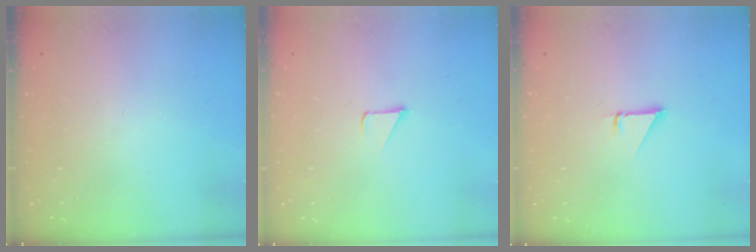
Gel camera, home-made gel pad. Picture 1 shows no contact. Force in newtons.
{"total": 1.7, "press": 1.7, "slide": 0.1}
{"total": 1.0, "press": 1.0, "slide": 0.1}